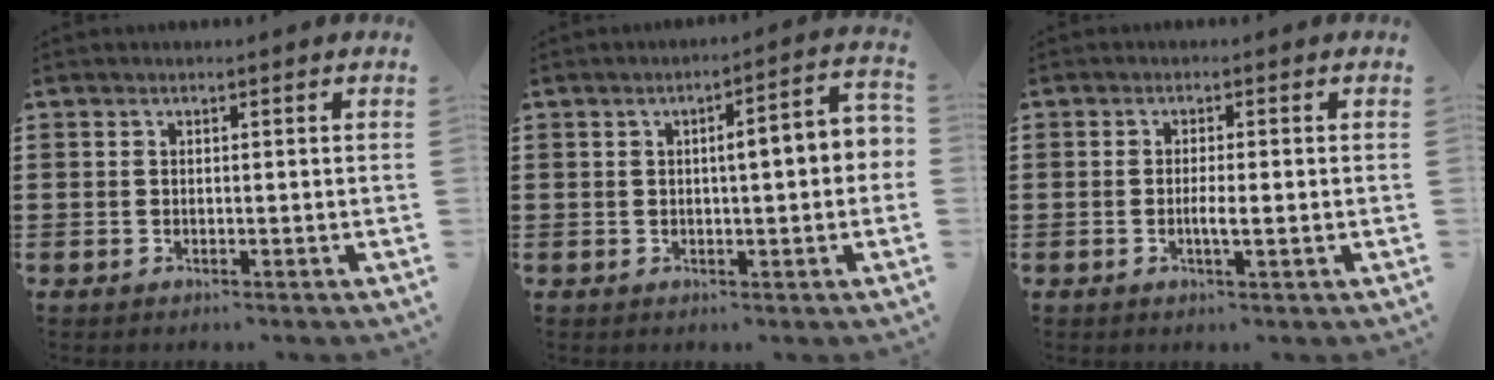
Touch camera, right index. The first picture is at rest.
{"total": 4.3, "force": [0.0, 0.5, 4.3], "torque": [-0.069, -0.001, -0.006]}
{"total": 2.3, "force": [-0.5, 0.2, 2.2], "torque": [-0.039, -0.001, -0.010]}